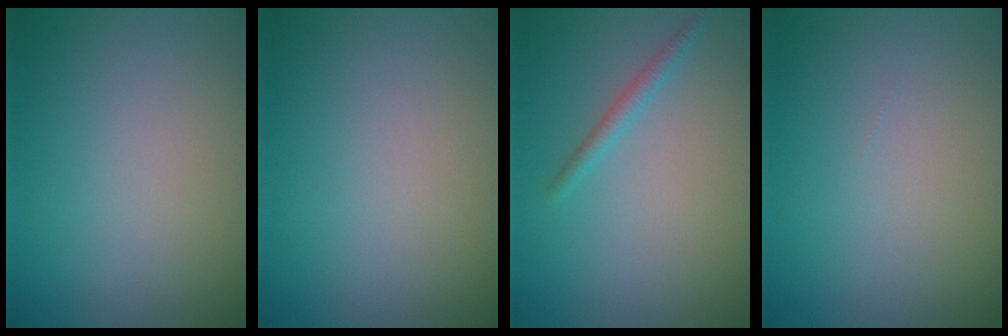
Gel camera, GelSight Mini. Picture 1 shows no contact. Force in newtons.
{"total": 0.0}
{"total": 1.3, "press": 1.2, "slide": 0.1}
{"total": 0.0}